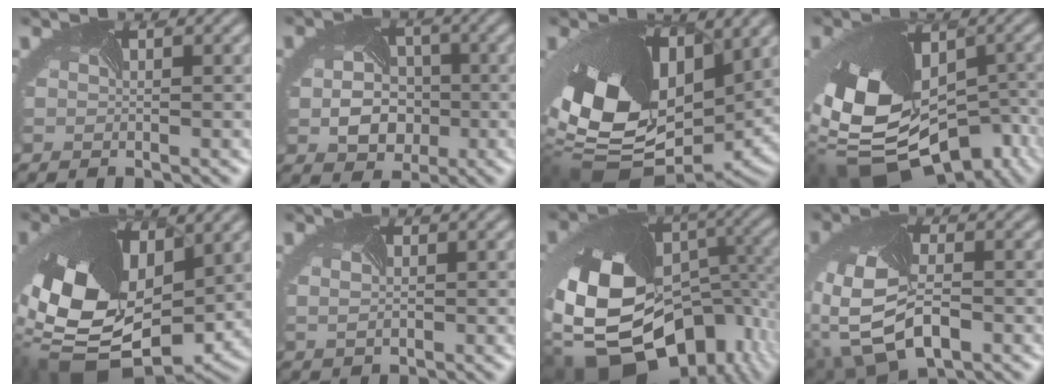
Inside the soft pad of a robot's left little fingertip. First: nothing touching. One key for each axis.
{"total": 4.5, "fx": -0.9, "fy": 3.9, "fz": 2.2, "tx": -0.052, "ty": -0.009, "tz": -0.013}
{"total": 17.4, "fx": 0.4, "fy": 11.3, "fz": 13.2, "tx": -0.290, "ty": -0.061, "tz": 0.044}
{"total": 16.5, "fx": -7.0, "fy": 10.3, "fz": 10.8, "tx": -0.223, "ty": -0.051, "tz": -0.071}
{"total": 15.2, "fx": 0.1, "fy": 9.9, "fz": 11.5, "tx": -0.269, "ty": -0.038, "tz": 0.021}
{"total": 2.2, "fx": 0.8, "fy": 1.7, "fz": 1.1, "tx": -0.014, "ty": 0.016, "tz": 0.000}
{"total": 19.6, "fx": -6.6, "fy": 12.9, "fz": 13.2, "tx": -0.275, "ty": -0.042, "tz": -0.079}
{"total": 7.0, "fx": -2.0, "fy": 4.1, "fz": 5.3, "tx": -0.132, "ty": -0.020, "tz": -0.038}